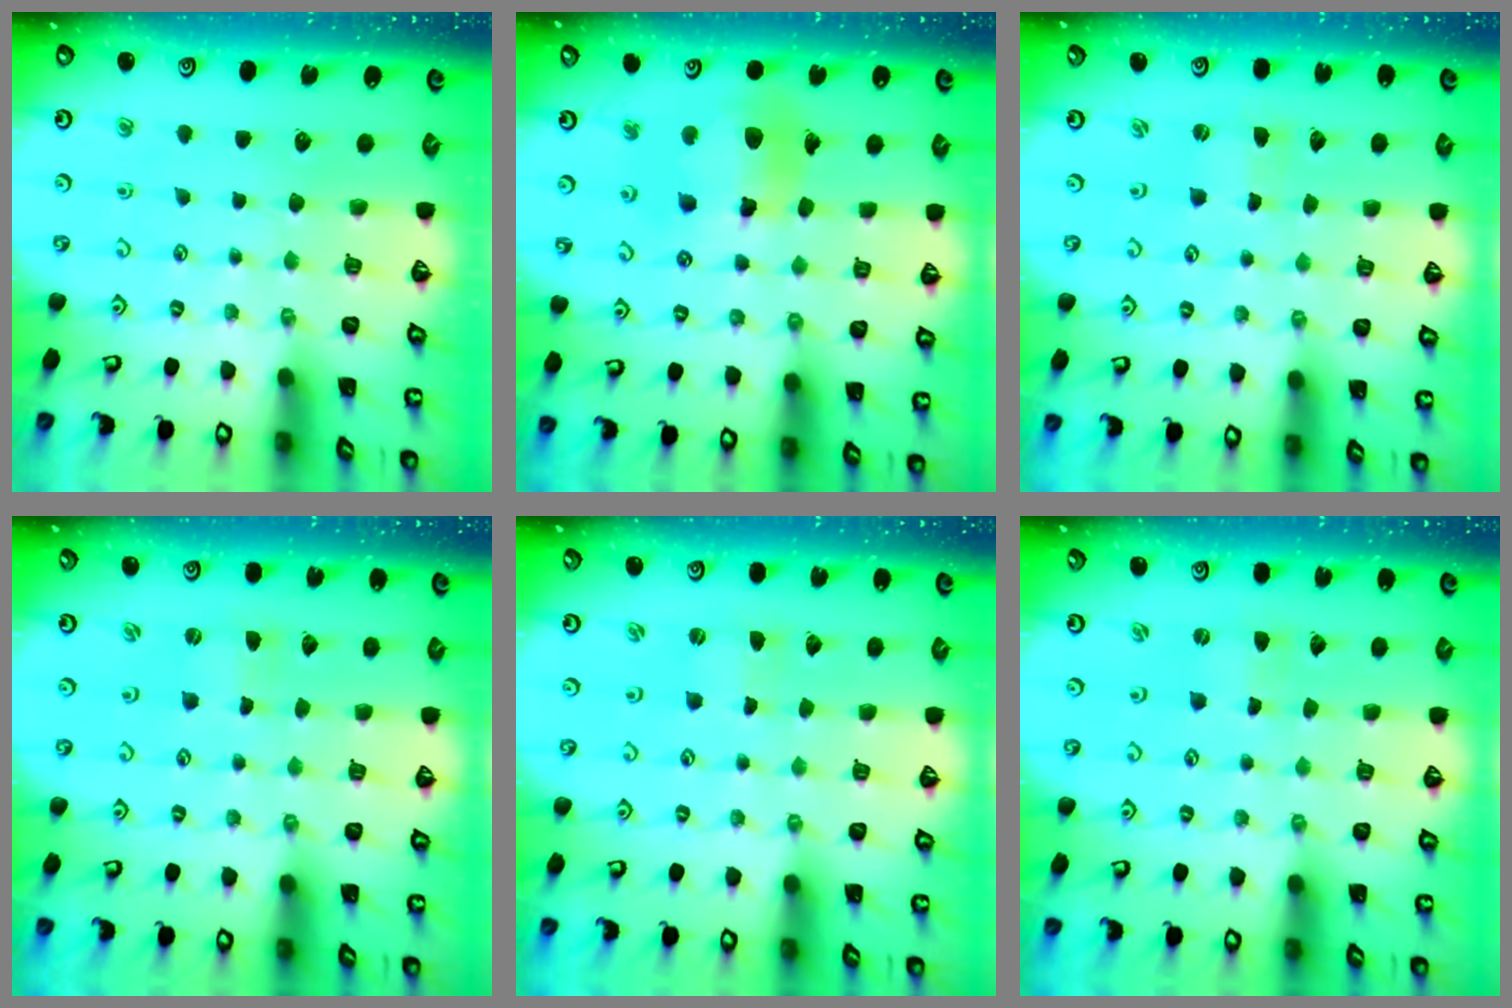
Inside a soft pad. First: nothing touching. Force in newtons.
{"total": 12.5, "press": 12.4, "slide": 1.7}
{"total": 0.0}
{"total": 0.0}
{"total": 0.0}
{"total": 0.0}